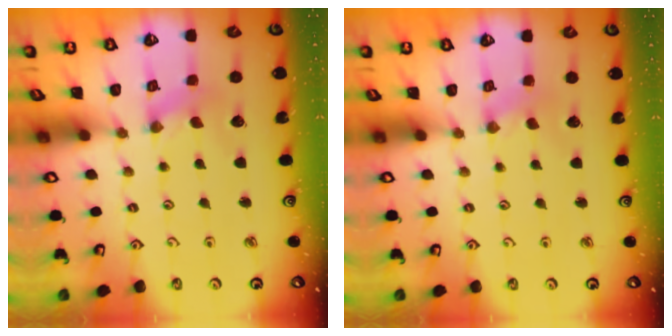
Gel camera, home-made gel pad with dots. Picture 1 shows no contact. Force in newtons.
{"total": 1.8, "press": 1.7, "slide": 0.4}